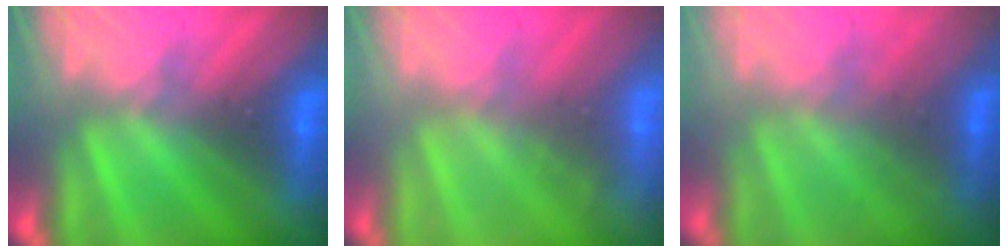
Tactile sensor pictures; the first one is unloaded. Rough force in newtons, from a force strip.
{"total": 1.7}
{"total": 2.4}